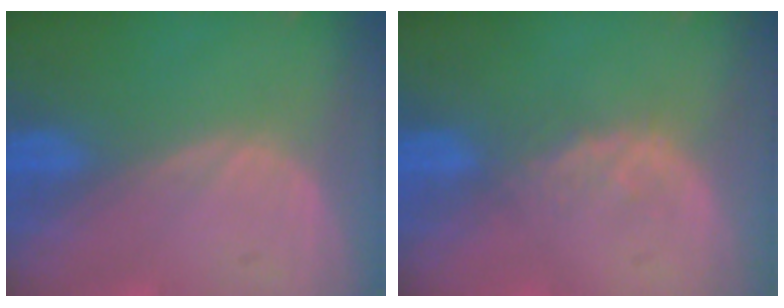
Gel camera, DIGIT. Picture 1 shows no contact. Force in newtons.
{"total": 1.9, "press": 1.9, "slide": 0.3}